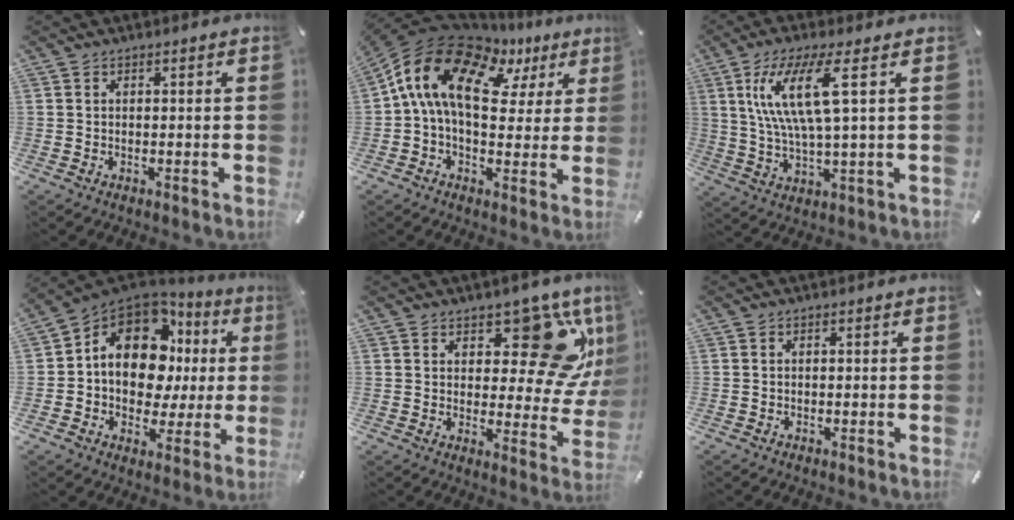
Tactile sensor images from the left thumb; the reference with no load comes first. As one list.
[{"total": 16.3, "force": [4.4, 10.7, 11.4], "torque": [-0.240, -0.023, 0.070]}, {"total": 13.7, "force": [4.5, 2.8, 12.6], "torque": [-0.268, -0.002, 0.070]}, {"total": 14.9, "force": [3.1, 10.9, 9.7], "torque": [-0.166, -0.023, 0.055]}, {"total": 17.5, "force": [9.6, 8.7, 11.7], "torque": [-0.136, -0.078, 0.159]}, {"total": 0.0}]